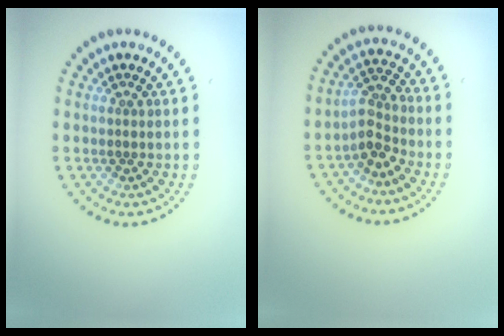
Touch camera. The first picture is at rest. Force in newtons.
{"total": 2.7, "press": 2.0, "slide": 1.9}